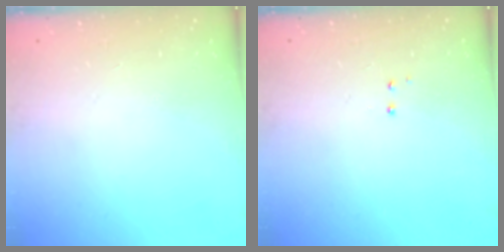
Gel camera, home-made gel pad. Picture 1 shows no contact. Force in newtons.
{"total": 2.9, "press": 2.8, "slide": 0.6}